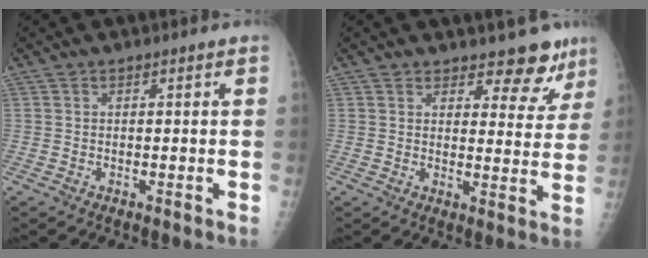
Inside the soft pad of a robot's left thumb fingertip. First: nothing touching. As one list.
[{"total": 7.7, "force": [6.5, 3.5, 2.2], "torque": [0.007, -0.045, 0.075]}]